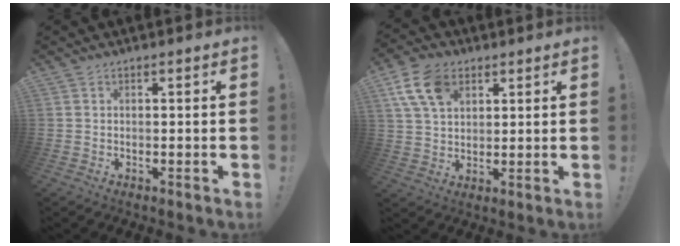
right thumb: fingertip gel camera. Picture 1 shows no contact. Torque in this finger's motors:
{"motor_torque": [0.06, 0.07, 0.14, 0.07, 0.01]}